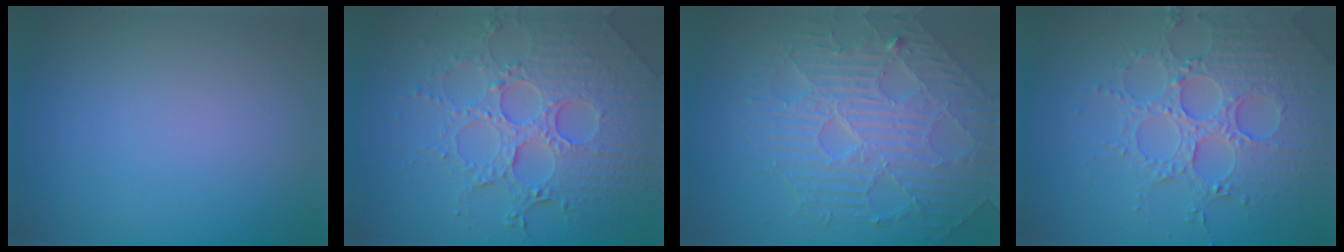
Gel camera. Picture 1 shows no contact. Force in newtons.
{"total": 7.4, "press": 5.5, "slide": 4.9}
{"total": 5.0, "press": 4.8, "slide": 1.5}
{"total": 4.7, "press": 4.7, "slide": 0.7}